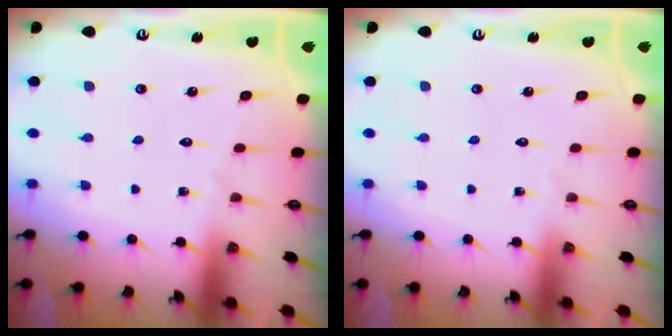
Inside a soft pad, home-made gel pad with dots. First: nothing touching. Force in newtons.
{"total": 0.0}